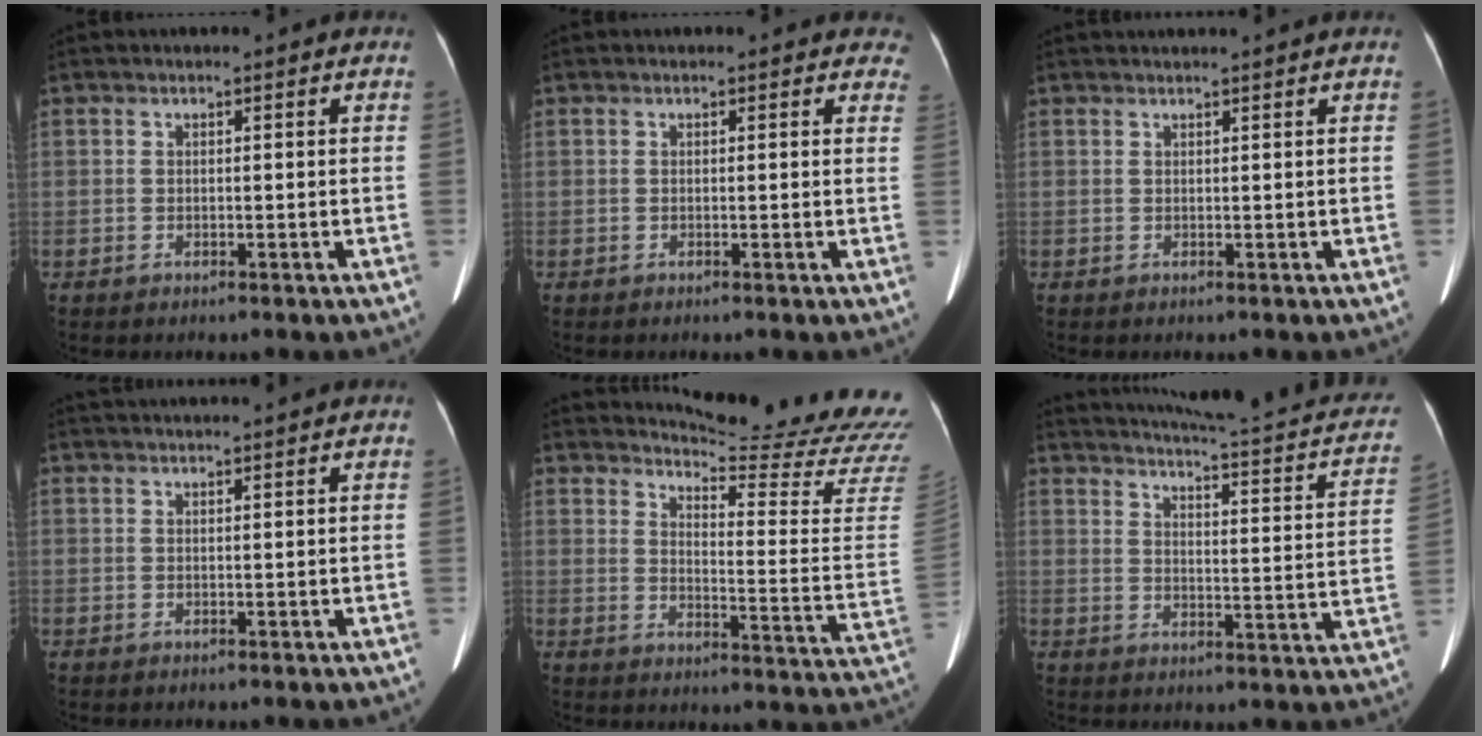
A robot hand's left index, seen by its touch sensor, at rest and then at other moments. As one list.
[{"total": 3.0, "force": [2.6, 1.5, 0.4], "torque": [0.021, -0.006, 0.001]}, {"total": 3.1, "force": [2.9, -0.5, 1.1], "torque": [-0.010, 0.022, 0.041]}, {"total": 6.2, "force": [5.9, -0.5, 2.0], "torque": [-0.021, 0.033, 0.074]}, {"total": 21.0, "force": [20.5, -0.6, 4.5], "torque": [-0.069, -0.158, 0.232]}, {"total": 19.0, "force": [15.5, 3.0, 10.6], "torque": [-0.143, -0.028, 0.167]}]